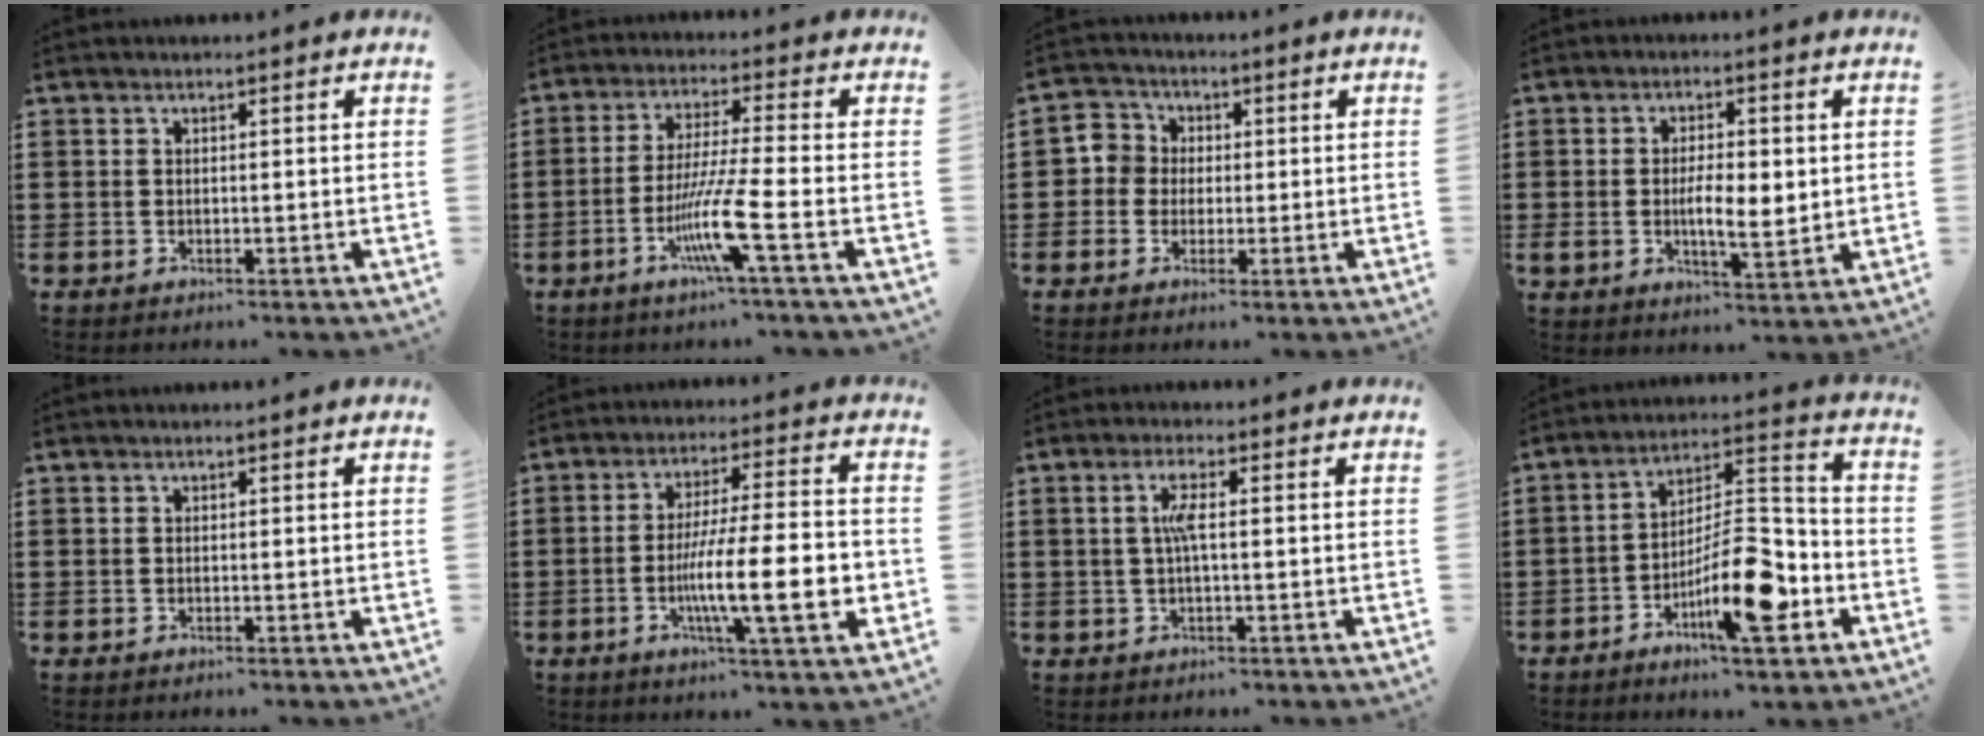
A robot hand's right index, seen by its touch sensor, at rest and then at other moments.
{"total": 9.3, "force": [-3.8, -0.2, 8.5], "torque": [-0.173, -0.020, -0.075]}
{"total": 4.0, "force": [-0.6, 3.9, 0.5], "torque": [-0.028, 0.011, -0.016]}
{"total": 5.6, "force": [-0.1, 2.4, 5.0], "torque": [-0.085, 0.005, -0.005]}
{"total": 0.0}
{"total": 15.4, "force": [-3.6, 3.0, 14.6], "torque": [-0.250, -0.013, -0.065]}
{"total": 3.3, "force": [0.2, 0.4, 3.3], "torque": [-0.071, -0.003, -0.003]}
{"total": 13.2, "force": [-6.1, 4.1, 11.0], "torque": [-0.206, 0.009, -0.110]}